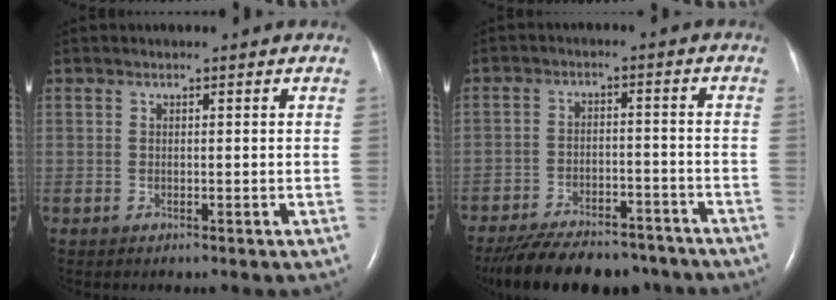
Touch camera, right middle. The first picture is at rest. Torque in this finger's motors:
{"motor_torque": [1.07, -1.07, 0.29, 0.09]}